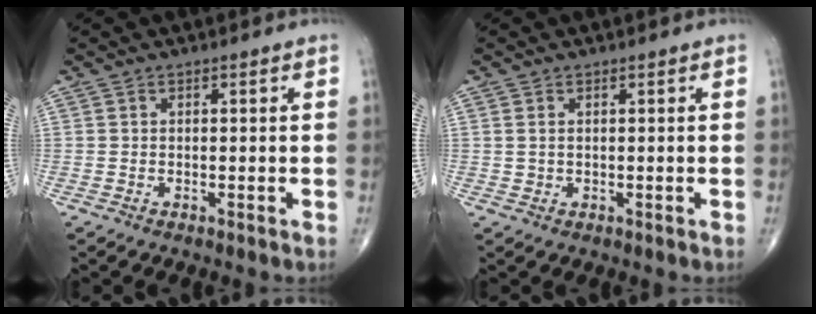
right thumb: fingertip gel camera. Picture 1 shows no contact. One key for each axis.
{"total": 1.1, "fx": 0.3, "fy": 0.7, "fz": 0.8, "tx": -0.019, "ty": 0.000, "tz": 0.011}